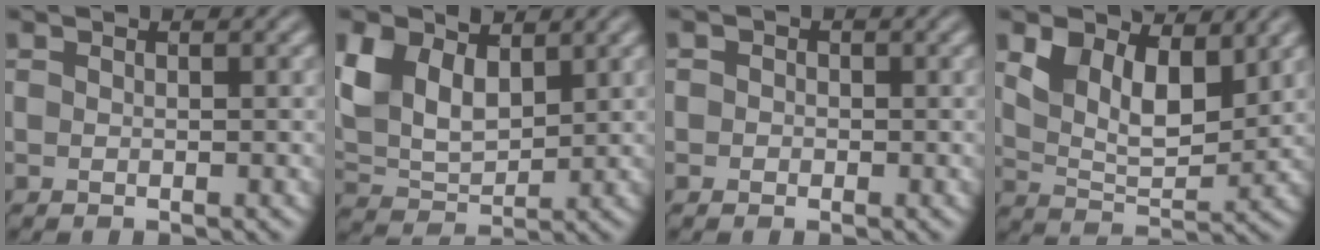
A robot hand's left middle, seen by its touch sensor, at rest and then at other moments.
{"total": 6.4, "force": [2.7, 3.7, 4.4], "torque": [-0.099, 0.000, 0.049]}
{"total": 1.2, "force": [0.1, 1.2, 0.3], "torque": [0.011, -0.002, -0.013]}
{"total": 6.2, "force": [3.1, 3.3, 4.3], "torque": [-0.086, -0.011, 0.051]}